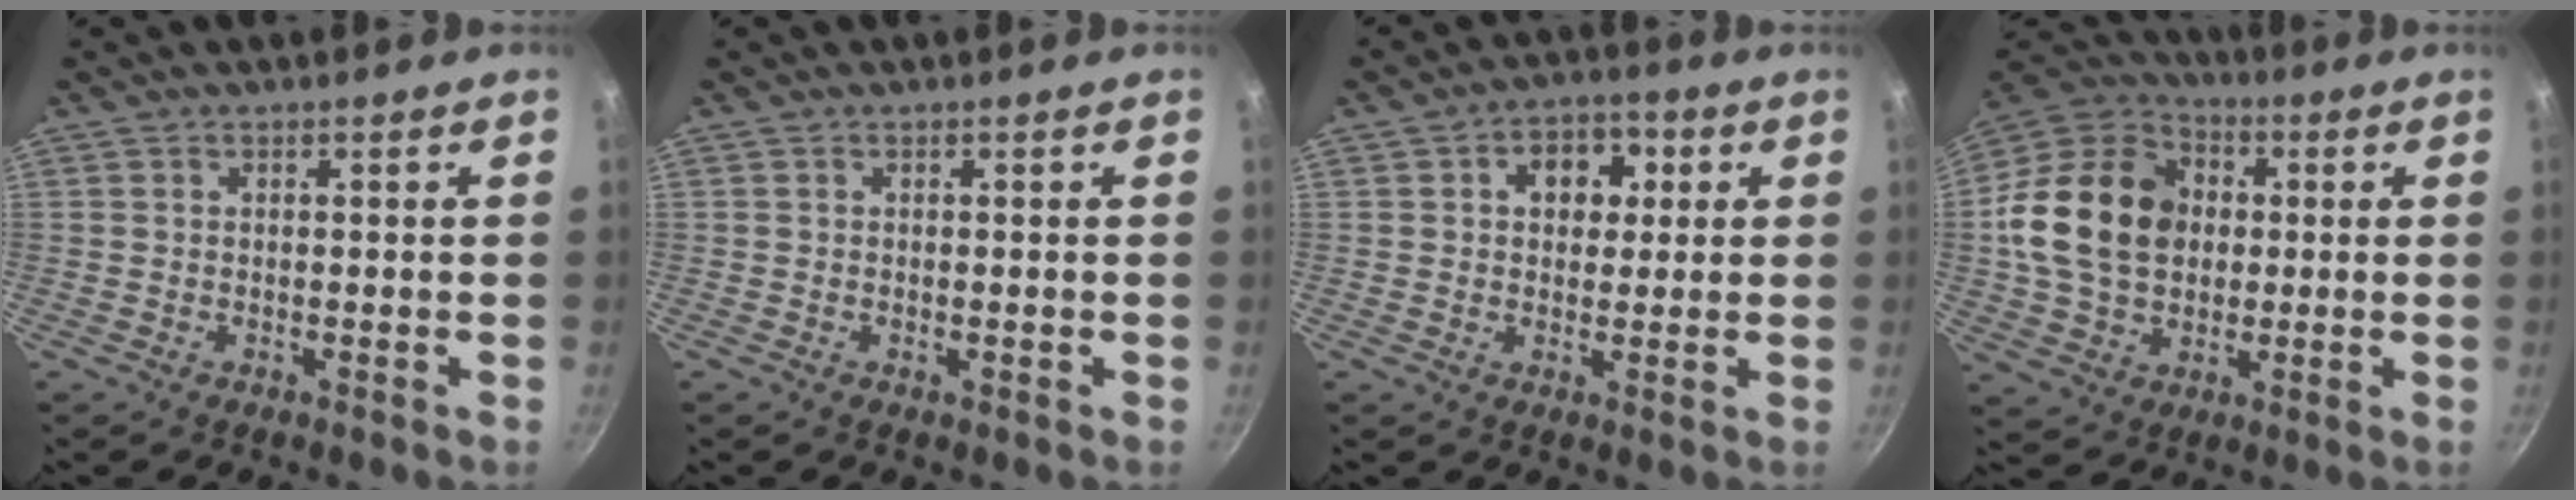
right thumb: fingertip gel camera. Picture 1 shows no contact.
{"total": 0.5, "force": [-0.1, 0.2, 0.5], "torque": [-0.007, 0.000, -0.001]}
{"total": 7.7, "force": [2.0, 5.7, 4.8], "torque": [-0.029, 0.008, 0.021]}
{"total": 19.6, "force": [1.5, 15.0, 12.5], "torque": [-0.203, 0.025, 0.017]}